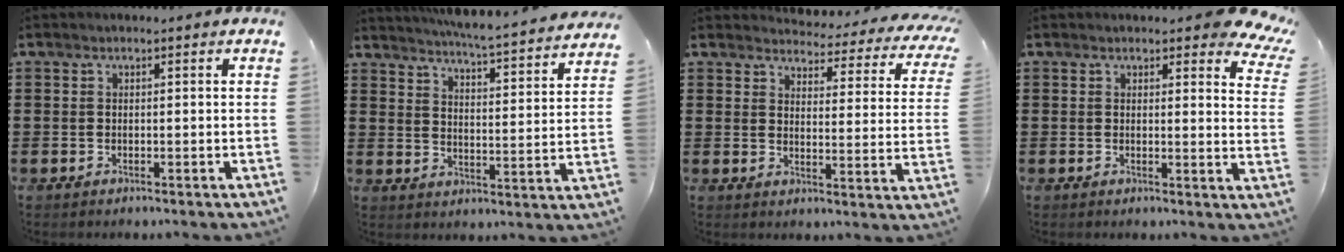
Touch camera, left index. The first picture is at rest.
{"total": 5.2, "force": [4.9, -0.9, 1.4], "torque": [-0.043, -0.050, 0.076]}
{"total": 3.7, "force": [3.5, 0.2, 0.9], "torque": [-0.031, -0.036, 0.054]}
{"total": 3.7, "force": [3.2, 1.0, 1.6], "torque": [-0.019, -0.016, 0.055]}